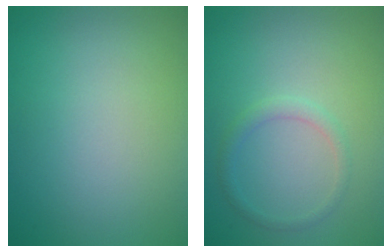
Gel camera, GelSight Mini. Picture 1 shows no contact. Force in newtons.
{"total": 1.4, "press": 1.4, "slide": 0.1}